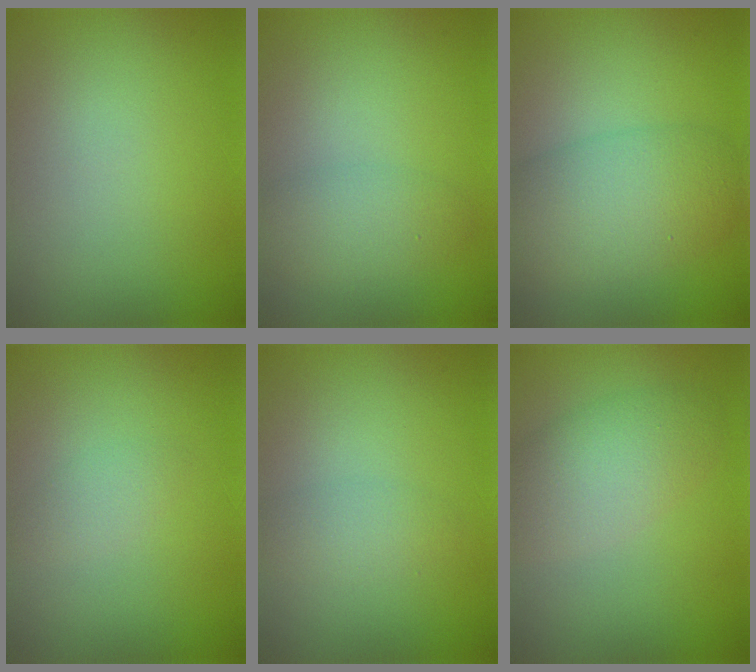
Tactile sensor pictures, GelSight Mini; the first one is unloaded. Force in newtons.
{"total": 2.8, "press": 2.8, "slide": 0.1}
{"total": 6.8, "press": 6.8, "slide": 0.2}
{"total": 1.3, "press": 1.3, "slide": 0.0}
{"total": 1.8, "press": 1.8, "slide": 0.0}
{"total": 4.4, "press": 4.4, "slide": 0.3}